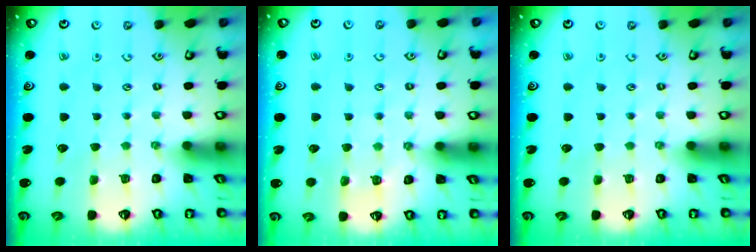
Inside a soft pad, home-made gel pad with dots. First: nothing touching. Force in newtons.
{"total": 4.8, "press": 4.8, "slide": 0.5}
{"total": 0.0}